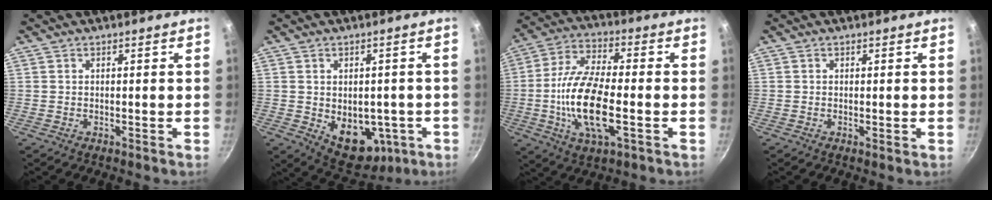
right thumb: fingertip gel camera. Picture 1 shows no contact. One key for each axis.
{"total": 11.7, "fx": -3.8, "fy": 7.7, "fz": 7.9, "tx": -0.080, "ty": 0.010, "tz": -0.033}
{"total": 16.1, "fx": -3.0, "fy": 6.3, "fz": 14.5, "tx": -0.288, "ty": 0.015, "tz": -0.057}
{"total": 0.5, "fx": 0.0, "fy": 0.1, "fz": 0.5, "tx": -0.012, "ty": -0.004, "tz": -0.002}